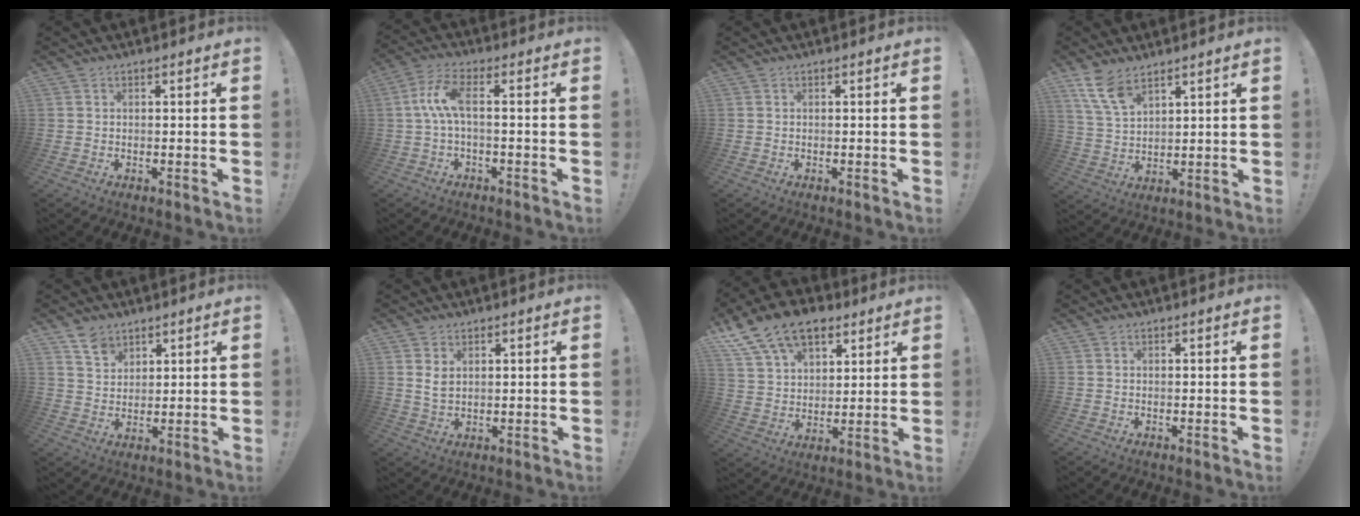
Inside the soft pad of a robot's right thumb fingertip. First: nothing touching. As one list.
[{"total": 8.1, "force": [0.1, 2.2, 7.8], "torque": [-0.157, 0.000, -0.001]}, {"total": 0.0}, {"total": 8.6, "force": [6.2, 3.8, 4.6], "torque": [-0.102, -0.025, 0.123]}, {"total": 6.3, "force": [4.8, 3.8, 1.7], "torque": [-0.026, -0.028, 0.090]}, {"total": 3.7, "force": [1.5, 2.3, 2.5], "torque": [-0.034, -0.003, 0.027]}, {"total": 15.6, "force": [9.8, 9.5, 7.5], "torque": [-0.141, -0.054, 0.187]}, {"total": 0.0}]